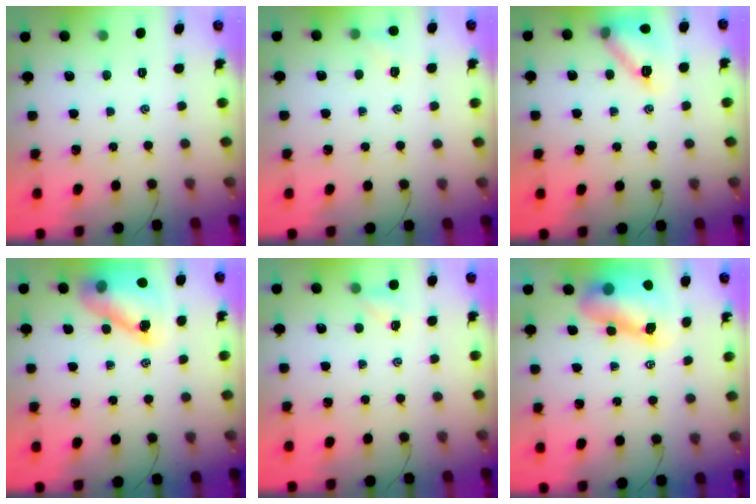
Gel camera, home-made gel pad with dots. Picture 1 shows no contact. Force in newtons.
{"total": 5.5, "press": 5.3, "slide": 1.5}
{"total": 13.3, "press": 13.3, "slide": 0.9}
{"total": 13.8, "press": 13.2, "slide": 4.1}
{"total": 2.4, "press": 2.3, "slide": 0.9}
{"total": 10.3, "press": 10.0, "slide": 2.5}